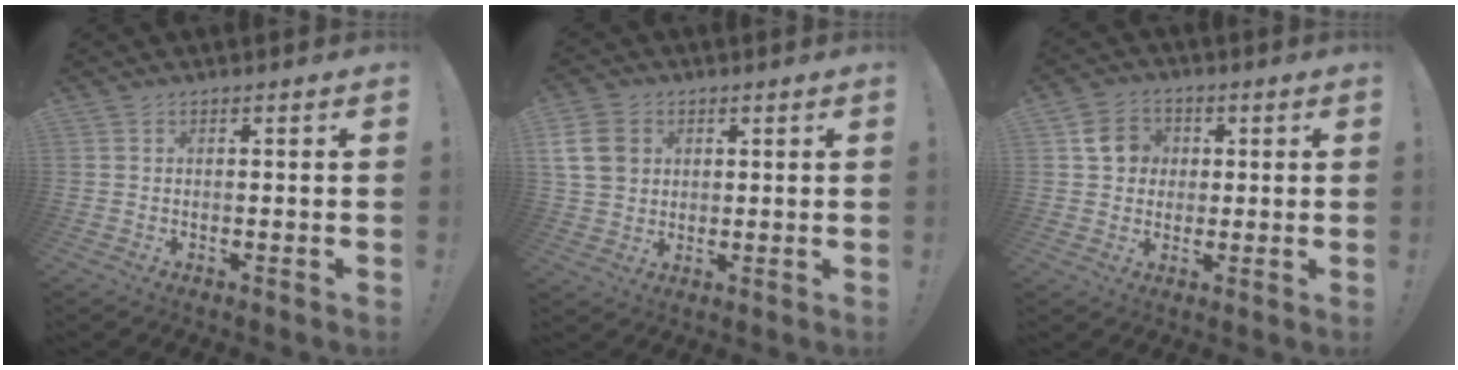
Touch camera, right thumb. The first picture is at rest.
{"total": 11.0, "force": [3.0, 9.1, 5.4], "torque": [-0.099, -0.008, 0.063]}
{"total": 9.0, "force": [2.3, 8.0, 3.5], "torque": [-0.048, 0.003, 0.048]}